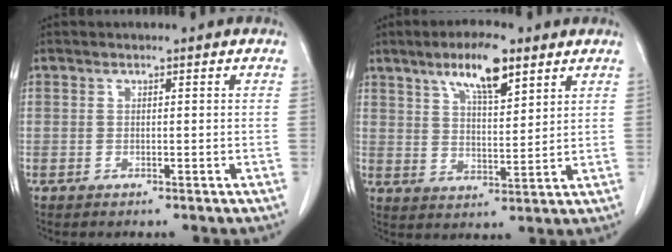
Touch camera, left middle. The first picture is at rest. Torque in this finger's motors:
{"motor_torque": [1.21, -0.92, 0.14, 0.05]}